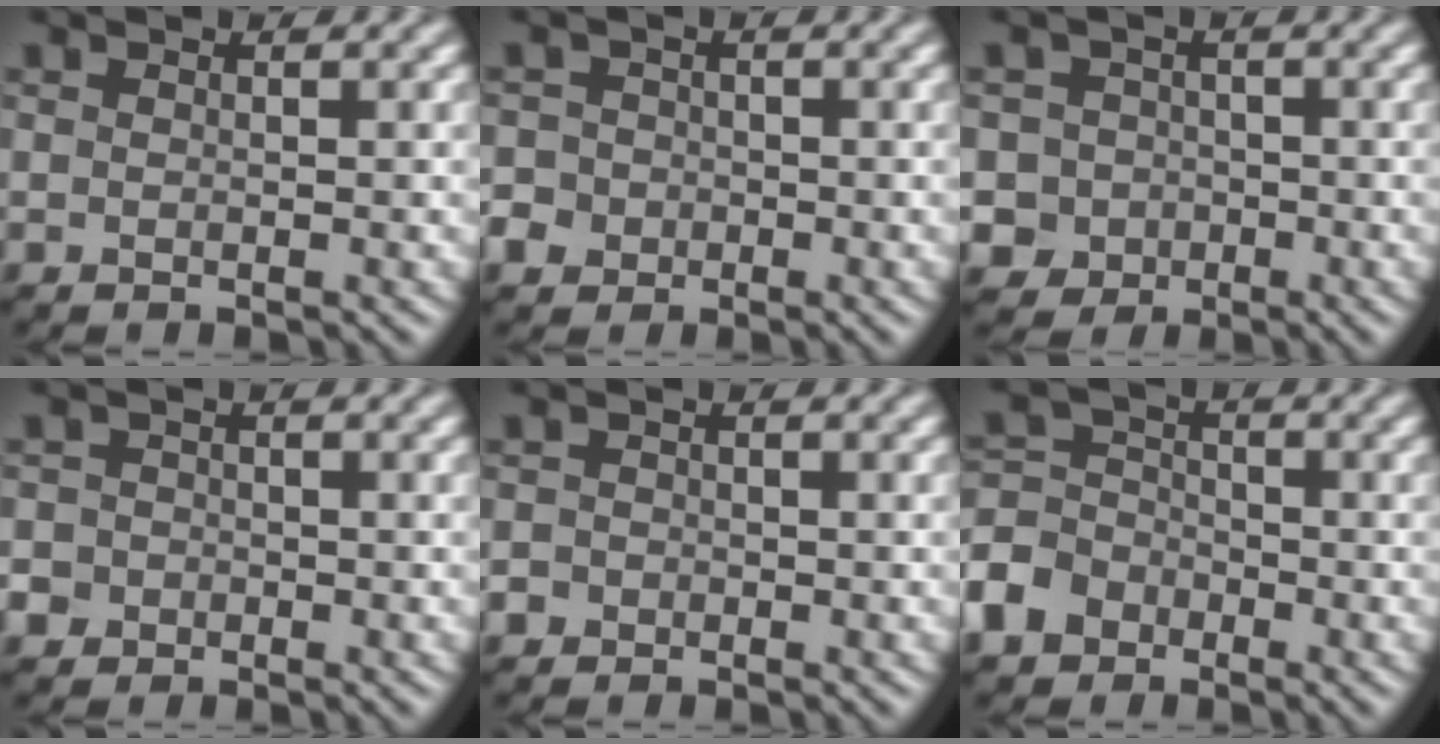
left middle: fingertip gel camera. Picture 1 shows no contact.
{"total": 3.1, "force": [-1.3, 2.7, 0.7], "torque": [-0.003, 0.001, -0.032]}
{"total": 5.0, "force": [-1.3, 4.8, 0.8], "torque": [0.000, 0.009, -0.048]}
{"total": 3.2, "force": [-1.3, 2.8, 0.7], "torque": [0.001, 0.007, -0.040]}
{"total": 1.3, "force": [-0.6, 1.1, 0.3], "torque": [0.006, 0.001, -0.012]}
{"total": 5.8, "force": [-3.5, 4.2, 1.9], "torque": [-0.037, -0.002, -0.078]}